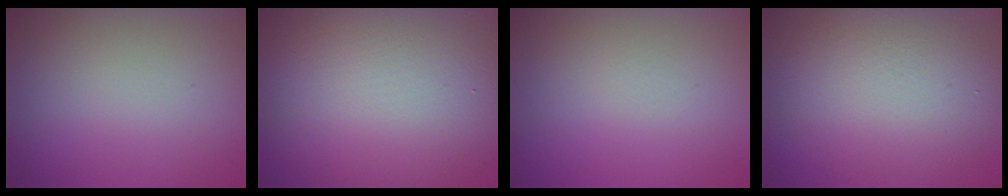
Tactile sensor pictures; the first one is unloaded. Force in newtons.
{"total": 13.1, "press": 13.1, "slide": 0.2}
{"total": 0.0}
{"total": 7.7, "press": 7.7, "slide": 0.3}